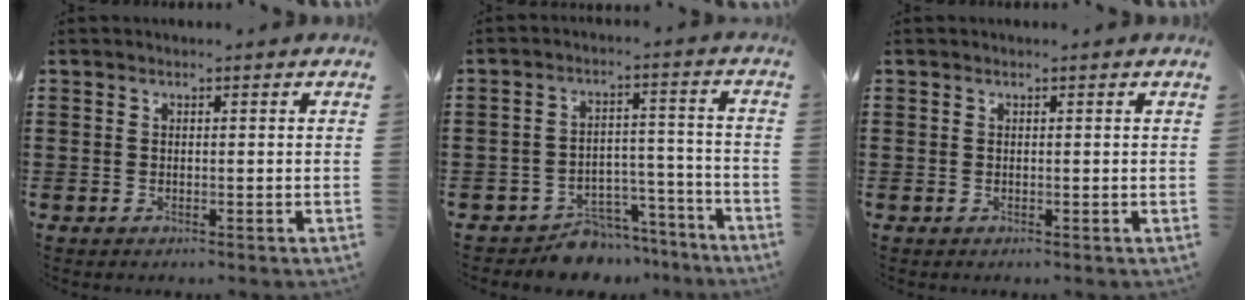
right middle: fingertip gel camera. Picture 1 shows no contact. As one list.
[{"total": 6.2, "force": [-5.9, 1.8, 0.8], "torque": [-0.009, 0.024, -0.116]}, {"total": 0.0}]